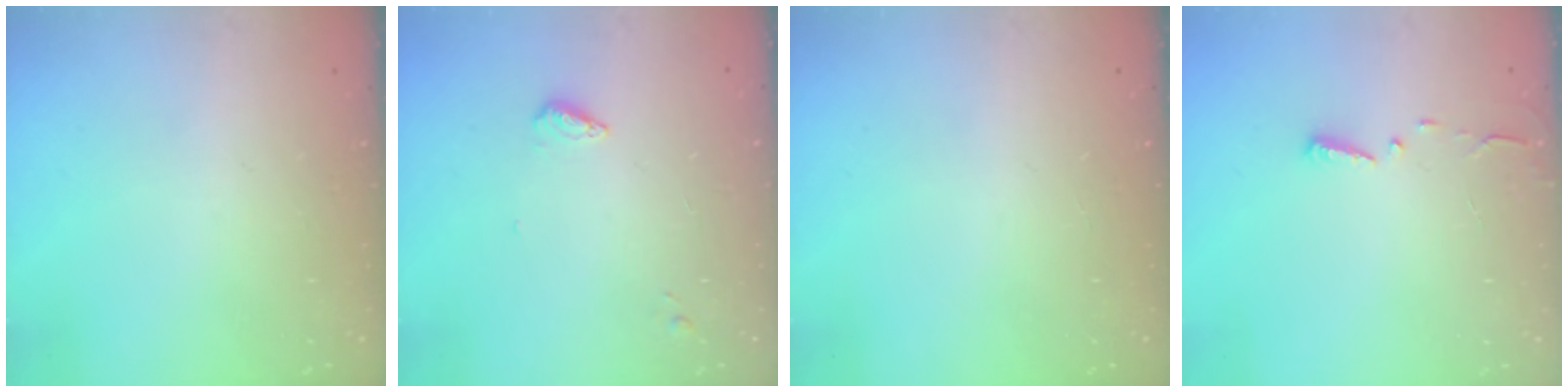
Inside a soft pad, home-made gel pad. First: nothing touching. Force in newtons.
{"total": 3.9, "press": 3.9, "slide": 0.5}
{"total": 0.0}
{"total": 3.0, "press": 2.9, "slide": 0.3}